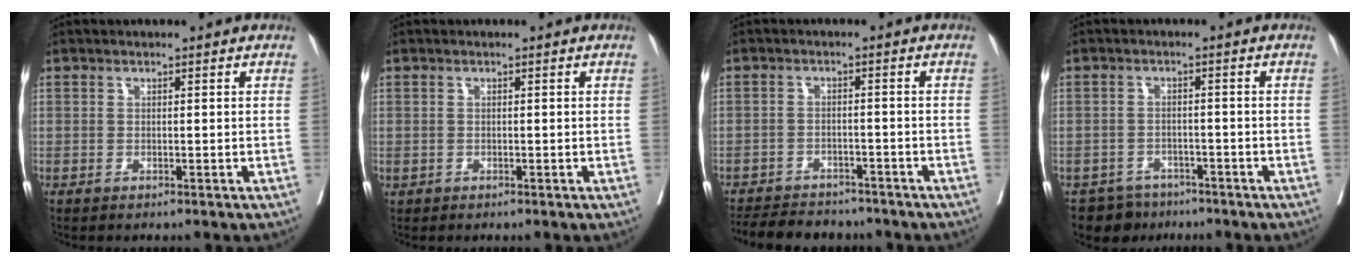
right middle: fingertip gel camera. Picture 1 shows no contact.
{"total": 2.6, "force": [1.0, -1.8, -1.6], "torque": [0.036, 0.004, 0.013]}
{"total": 9.9, "force": [-8.9, 3.4, 2.7], "torque": [-0.047, -0.002, -0.120]}
{"total": 5.0, "force": [-4.2, 2.8, -0.3], "torque": [0.014, 0.004, -0.067]}